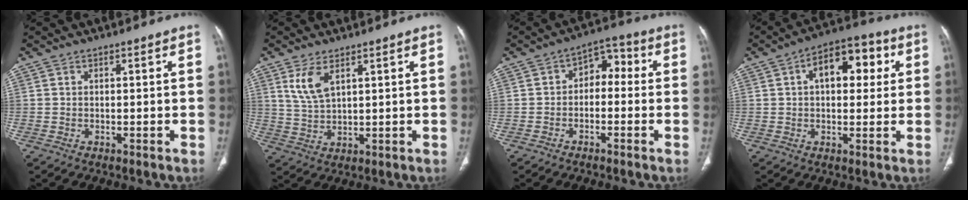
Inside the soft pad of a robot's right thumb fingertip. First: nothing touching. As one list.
[{"total": 5.6, "force": [2.9, 2.3, 4.2], "torque": [-0.087, -0.013, 0.071]}, {"total": 6.2, "force": [-0.6, 4.2, 4.4], "torque": [-0.040, 0.037, -0.024]}, {"total": 11.8, "force": [3.2, 6.6, 9.2], "torque": [-0.102, 0.021, 0.040]}]